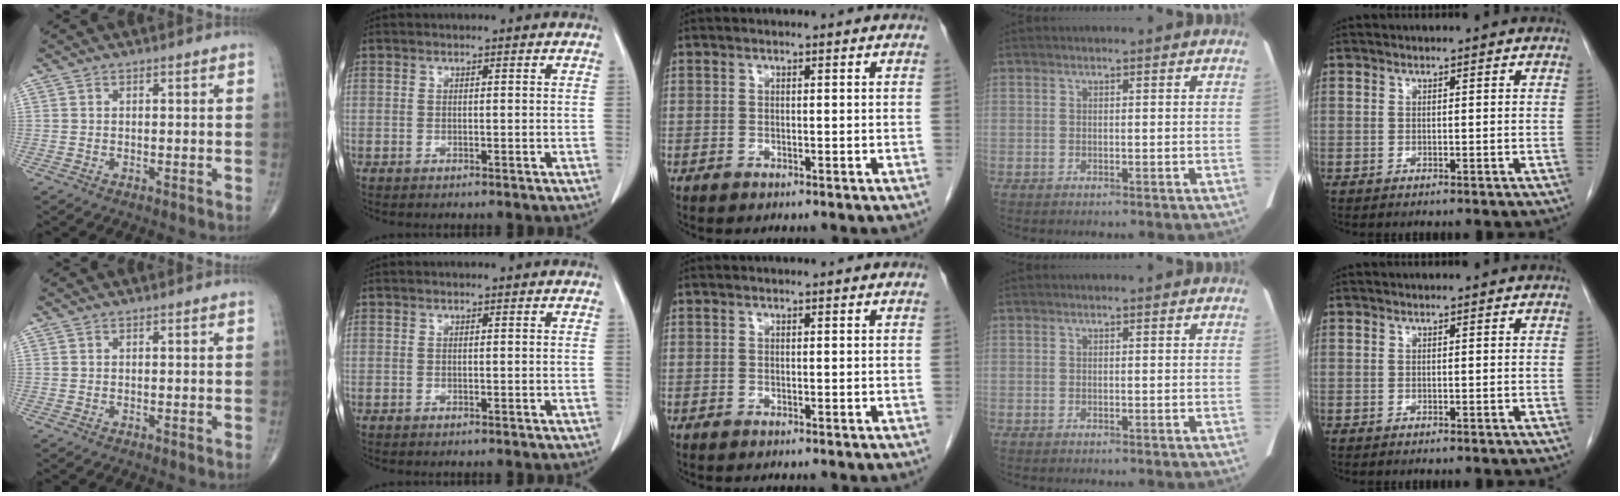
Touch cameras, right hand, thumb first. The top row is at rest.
{}